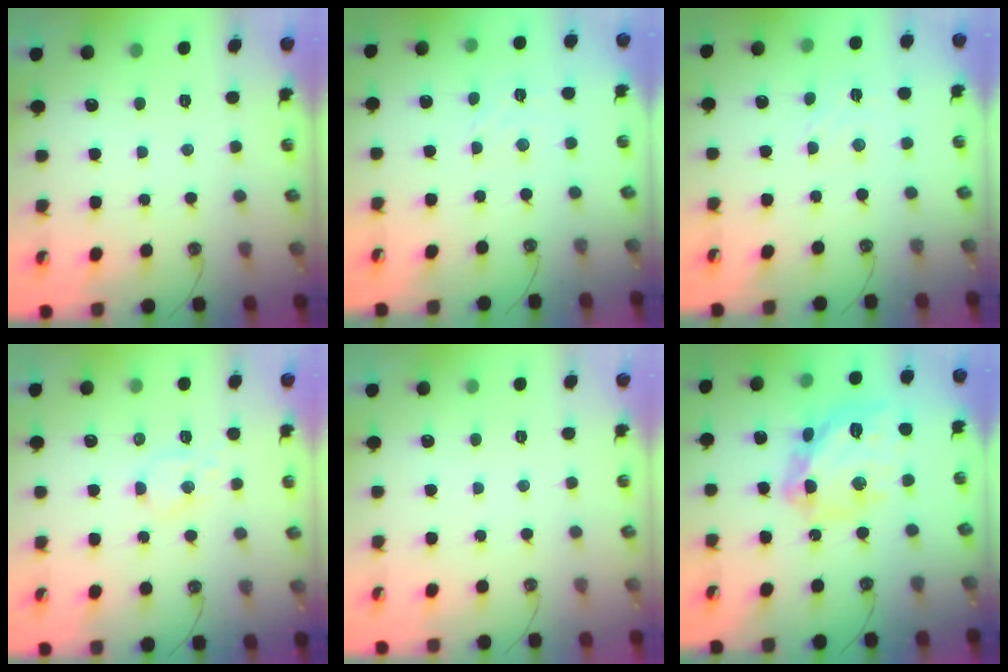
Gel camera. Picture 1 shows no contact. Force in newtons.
{"total": 2.8, "press": 2.7, "slide": 0.5}
{"total": 2.9, "press": 2.8, "slide": 0.6}
{"total": 5.0, "press": 4.9, "slide": 0.4}
{"total": 0.0}
{"total": 19.6, "press": 19.5, "slide": 1.9}